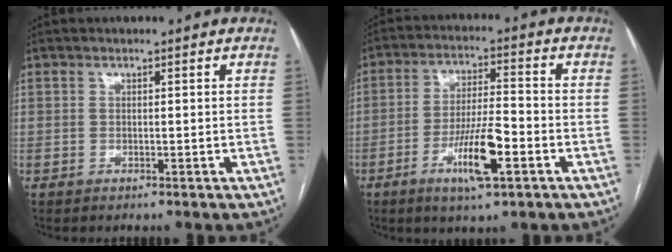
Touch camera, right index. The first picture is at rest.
{"total": 9.8, "force": [-4.2, 1.3, 8.8], "torque": [-0.162, -0.007, -0.072]}